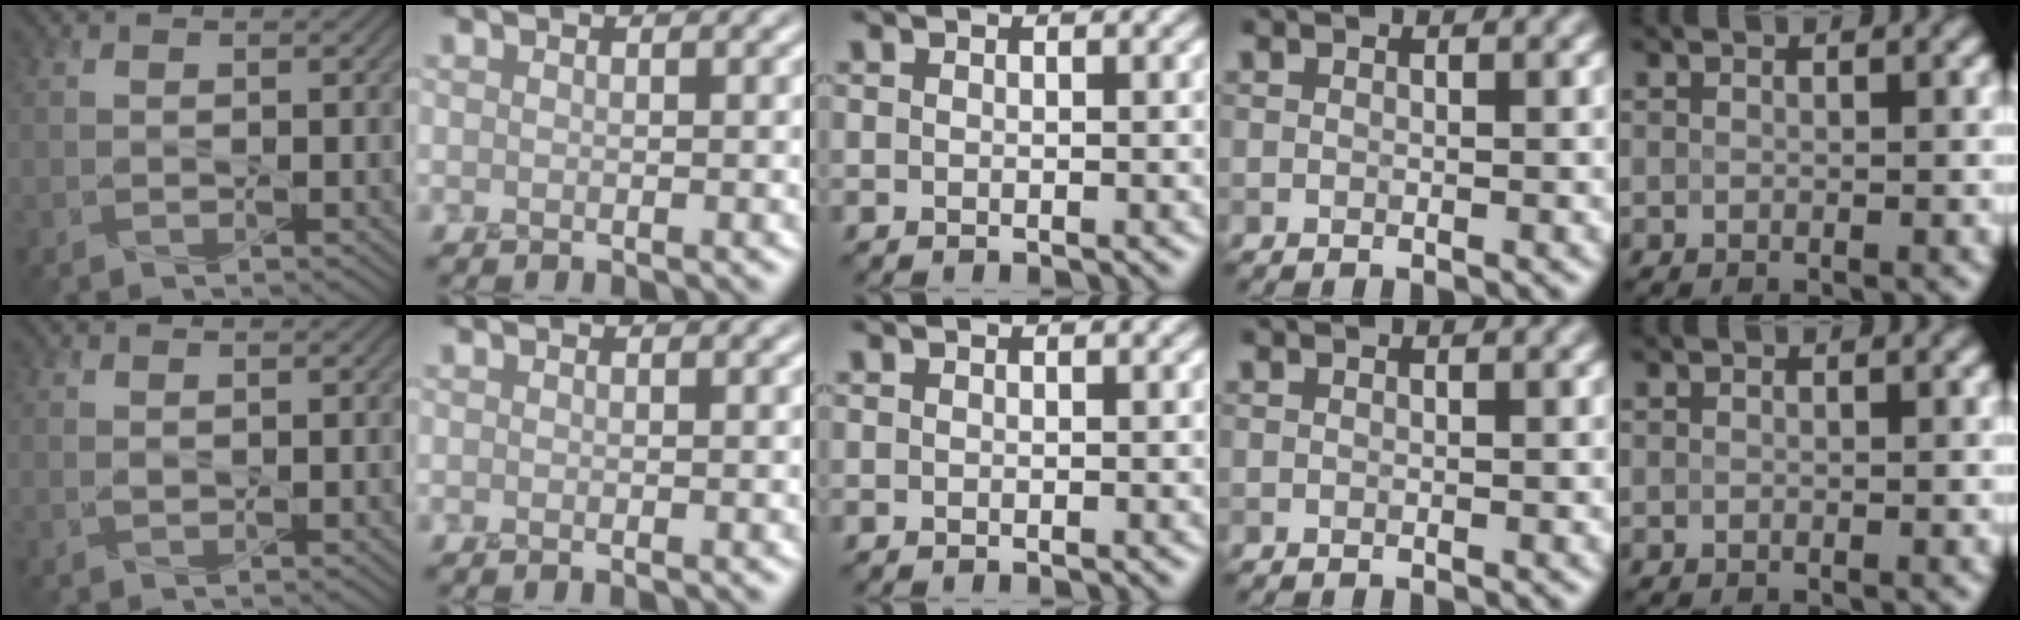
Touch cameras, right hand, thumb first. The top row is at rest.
{"thumb": {"total": 0.6, "force": [0.5, 0.2, 0.3], "torque": [-0.011, 0.000, 0.010]}}